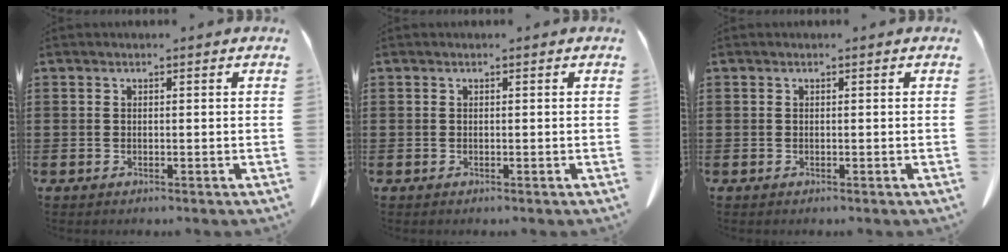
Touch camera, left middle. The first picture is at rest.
{"total": 0.0}
{"total": 0.0}